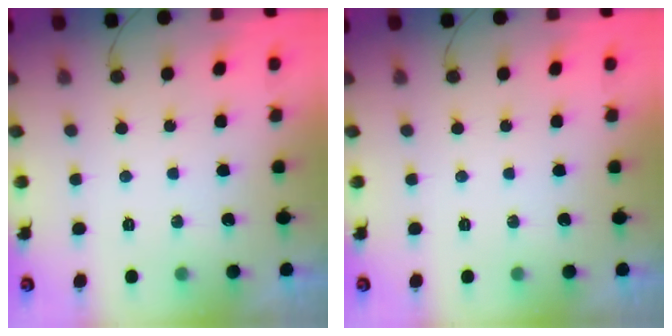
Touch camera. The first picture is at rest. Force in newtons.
{"total": 0.0}